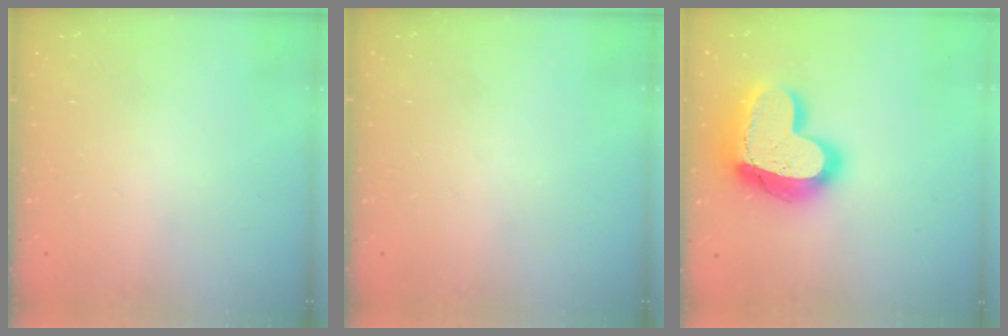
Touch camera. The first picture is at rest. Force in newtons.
{"total": 0.0}
{"total": 23.4, "press": 23.3, "slide": 1.9}